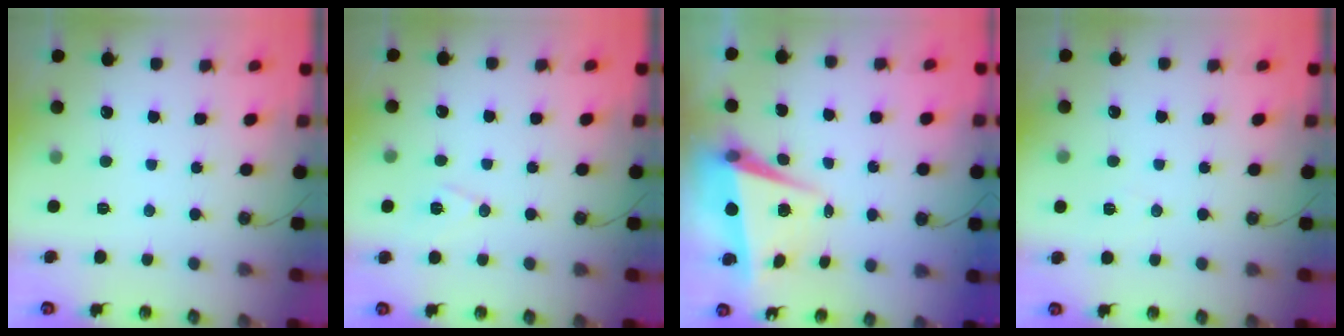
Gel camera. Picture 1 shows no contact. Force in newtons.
{"total": 7.8, "press": 6.9, "slide": 3.7}
{"total": 6.5, "press": 6.4, "slide": 1.0}
{"total": 4.1, "press": 3.5, "slide": 2.1}